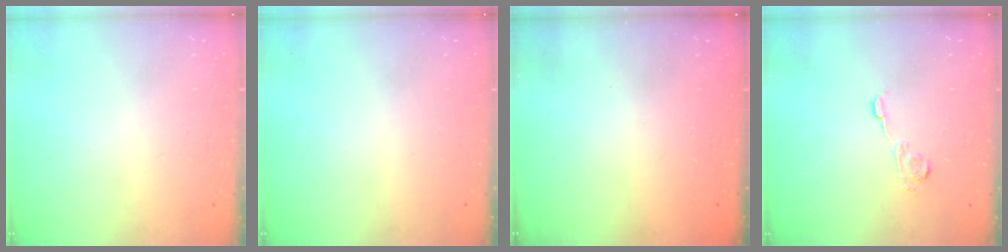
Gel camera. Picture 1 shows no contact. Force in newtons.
{"total": 0.0}
{"total": 2.4, "press": 2.3, "slide": 0.8}
{"total": 7.8, "press": 7.8, "slide": 0.6}